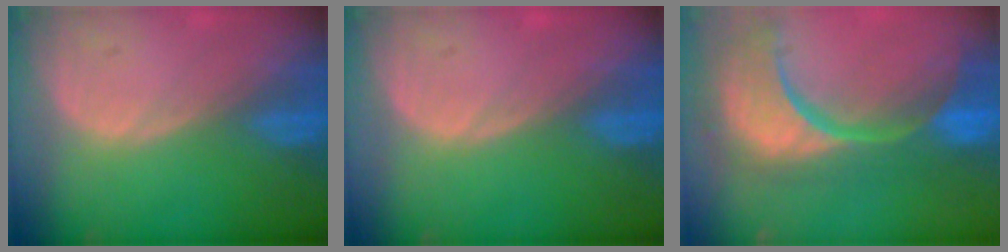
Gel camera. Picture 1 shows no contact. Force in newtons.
{"total": 0.0}
{"total": 15.4, "press": 12.2, "slide": 9.5}